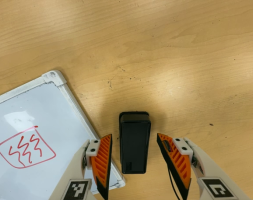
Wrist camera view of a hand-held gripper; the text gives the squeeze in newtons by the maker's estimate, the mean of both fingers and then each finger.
{"total": 0.0}